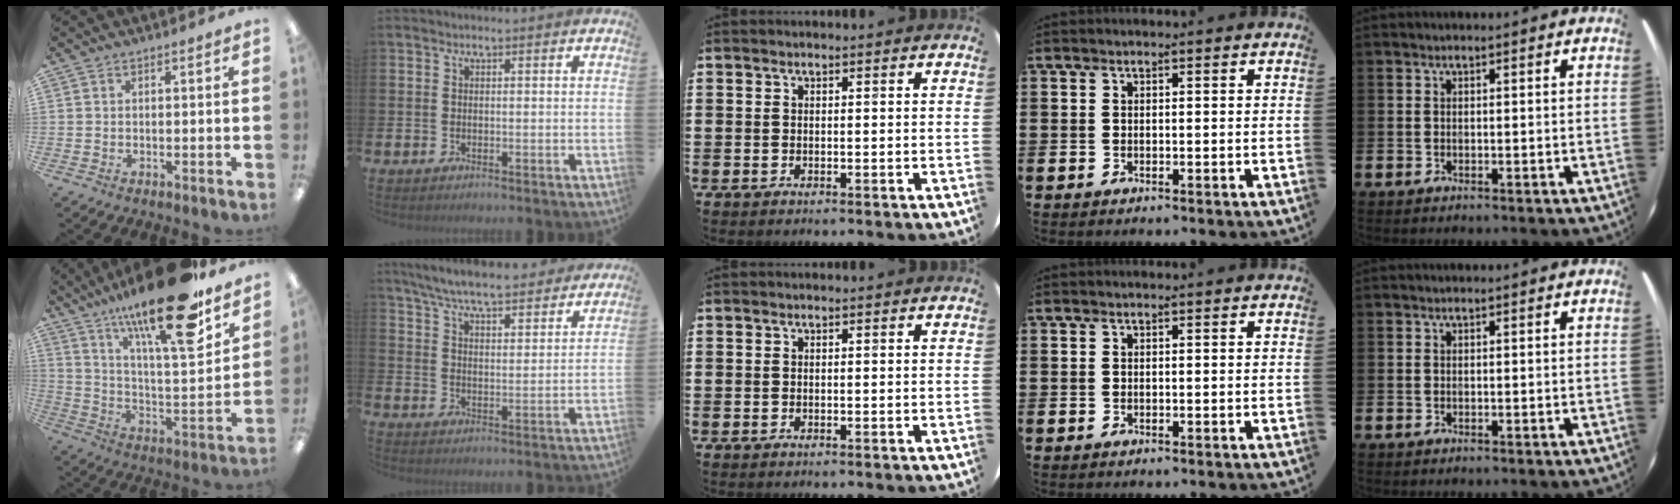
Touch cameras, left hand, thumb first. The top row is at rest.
{"thumb": {"total": 24.3, "force": [17.5, 5.4, 15.9], "torque": [-0.255, -0.113, 0.280]}, "index": {"total": 7.6, "force": [7.2, 0.7, 2.3], "torque": [-0.066, -0.046, 0.126]}}